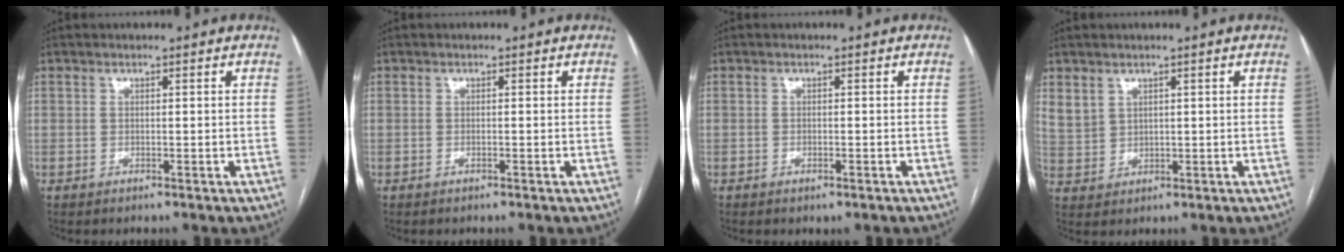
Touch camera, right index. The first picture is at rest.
{"total": 0.0}
{"total": 0.6, "force": [-0.3, 0.3, 0.4], "torque": [-0.006, -0.001, -0.001]}
{"total": 3.9, "force": [2.6, 2.7, 1.1], "torque": [-0.026, 0.003, 0.065]}